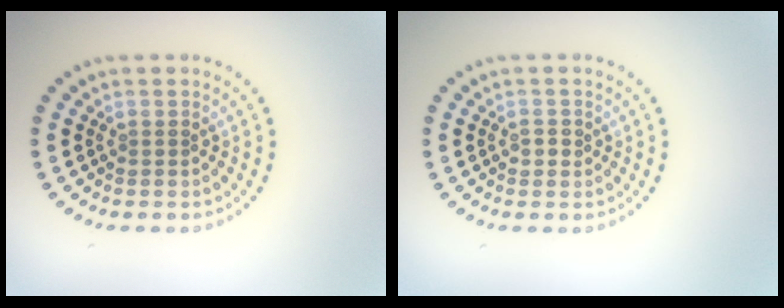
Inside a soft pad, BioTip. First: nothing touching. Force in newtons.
{"total": 0.9, "press": 0.9, "slide": 0.1}